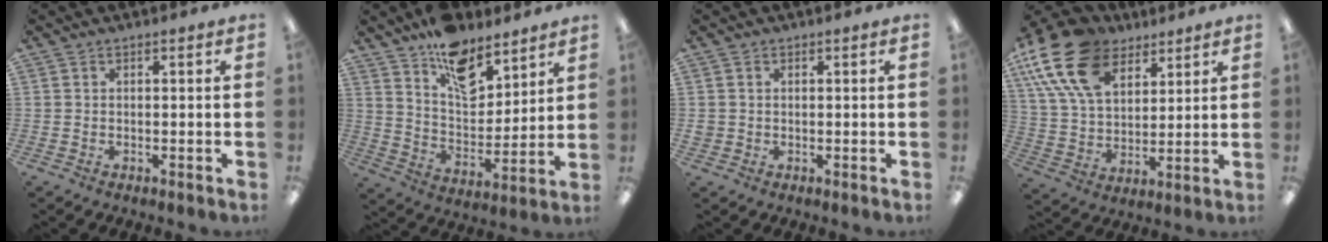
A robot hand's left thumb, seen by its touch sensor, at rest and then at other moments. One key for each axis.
{"total": 13.4, "fx": 10.0, "fy": 6.8, "fz": 5.8, "tx": -0.084, "ty": -0.067, "tz": 0.182}
{"total": 1.5, "fx": 0.2, "fy": 1.5, "fz": 0.2, "tx": -0.006, "ty": 0.003, "tz": 0.003}
{"total": 19.8, "fx": 10.7, "fy": 12.1, "fz": 11.5, "tx": -0.250, "ty": -0.037, "tz": 0.197}